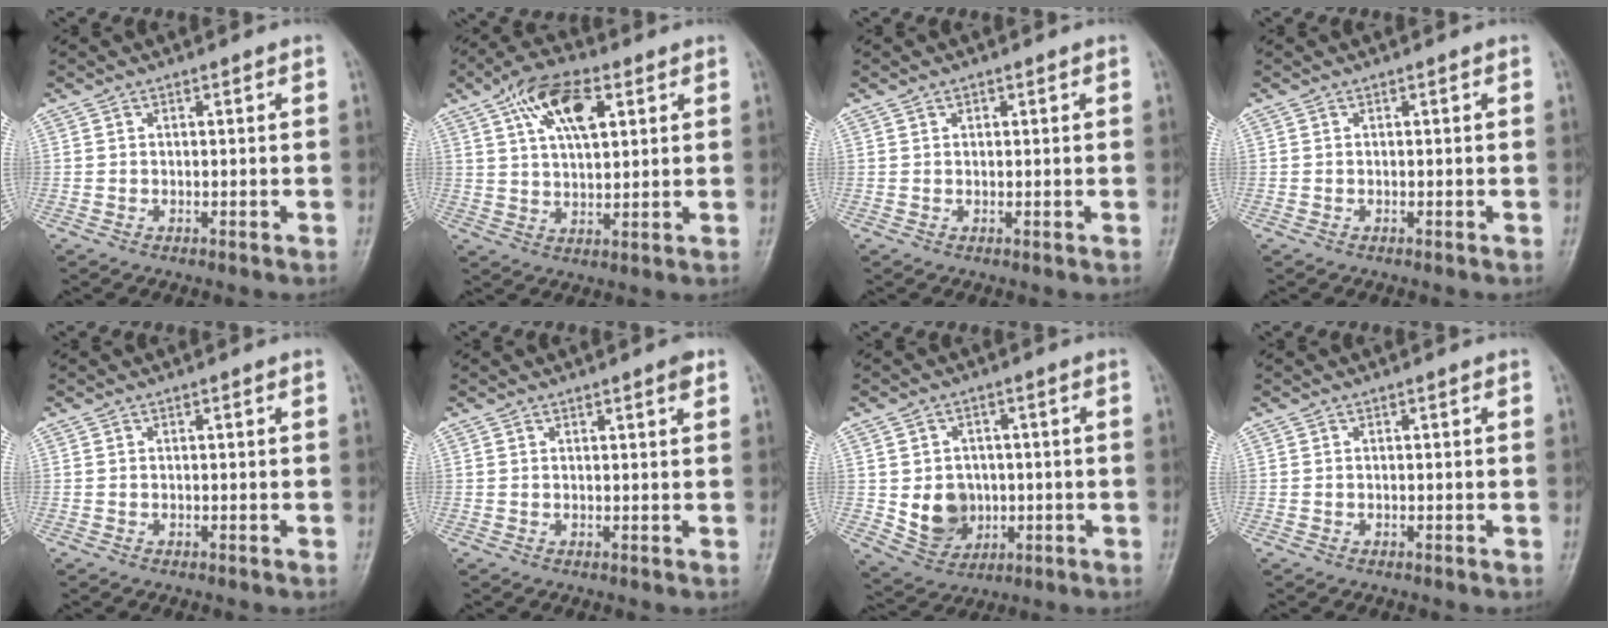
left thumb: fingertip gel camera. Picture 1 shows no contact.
{"total": 11.5, "force": [4.8, 5.5, 8.9], "torque": [-0.146, -0.003, 0.082]}
{"total": 0.9, "force": [0.5, 0.6, 0.4], "torque": [0.000, -0.002, 0.006]}
{"total": 0.0}
{"total": 0.0}
{"total": 1.7, "force": [1.1, 0.3, 1.3], "torque": [-0.017, -0.005, 0.014]}
{"total": 8.5, "force": [-0.5, 7.3, 4.3], "torque": [-0.036, -0.001, 0.006]}
{"total": 0.0}